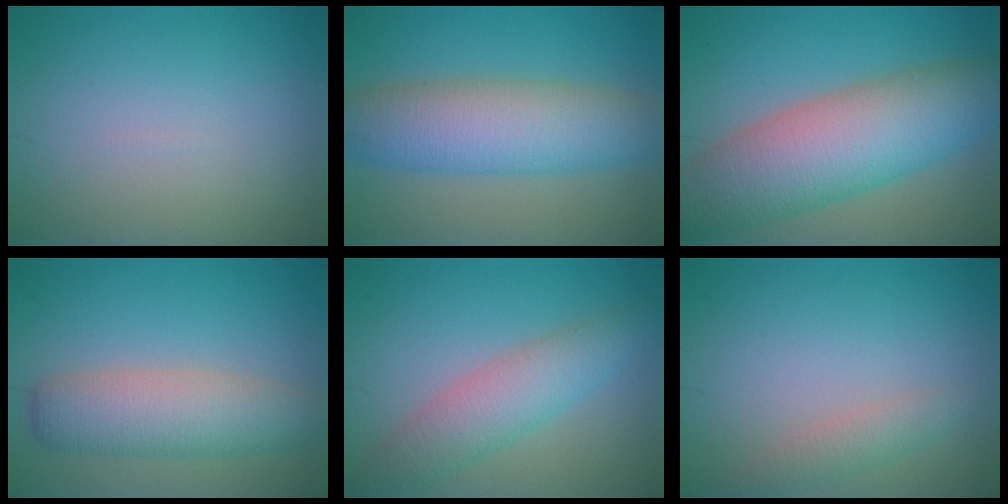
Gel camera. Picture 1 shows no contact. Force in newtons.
{"total": 8.0, "press": 8.0, "slide": 0.3}
{"total": 10.6, "press": 10.6, "slide": 0.5}
{"total": 5.5, "press": 5.5, "slide": 0.2}
{"total": 4.5, "press": 4.5, "slide": 0.1}
{"total": 1.7, "press": 1.7, "slide": 0.1}